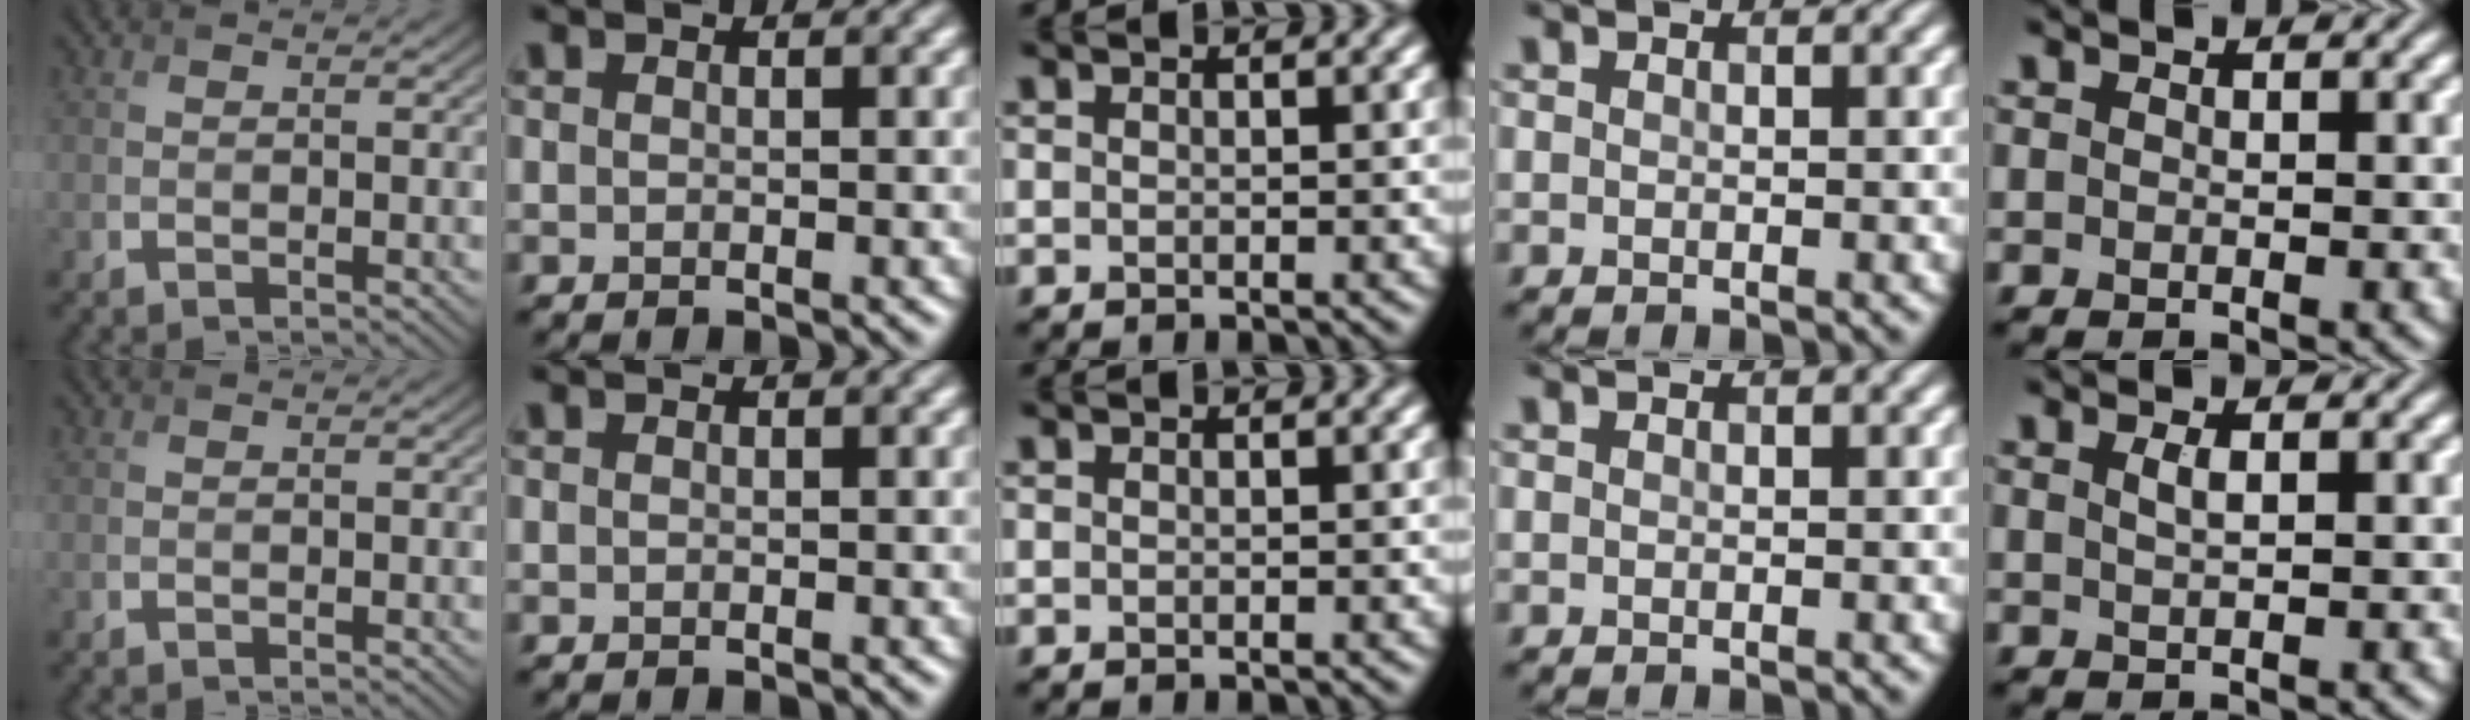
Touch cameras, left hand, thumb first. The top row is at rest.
{"little": {"total": 1.1, "force": [0.4, 0.4, 1.0], "torque": [-0.016, 0.004, 0.006]}}